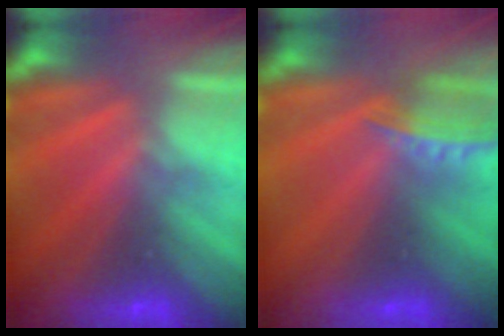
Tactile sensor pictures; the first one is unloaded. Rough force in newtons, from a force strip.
{"total": 7.1}